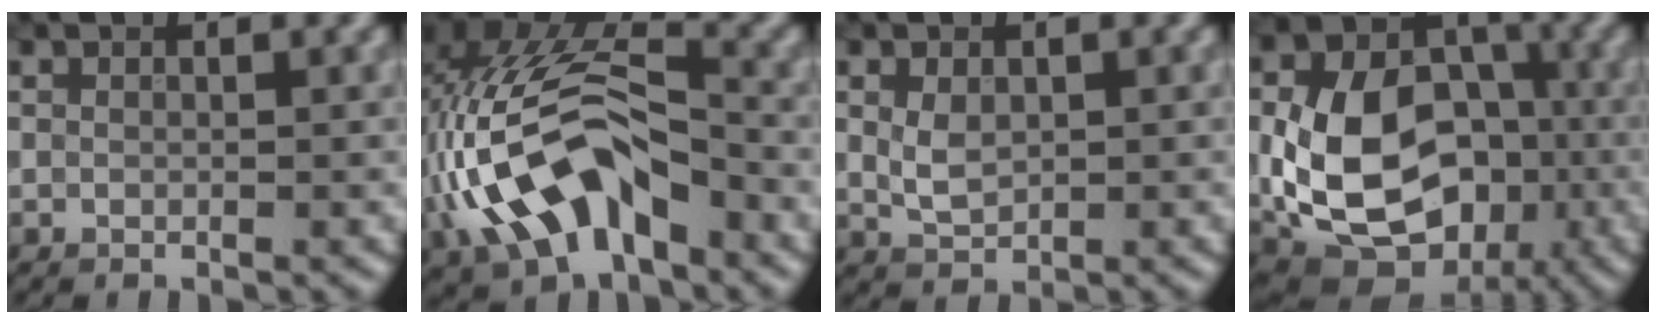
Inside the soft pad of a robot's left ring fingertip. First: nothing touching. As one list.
[{"total": 11.7, "force": [-3.4, 6.2, 9.4], "torque": [-0.191, 0.015, -0.071]}, {"total": 2.3, "force": [0.3, 1.6, 1.6], "torque": [-0.035, -0.001, 0.009]}, {"total": 13.1, "force": [-2.4, 9.6, 8.5], "torque": [-0.172, -0.019, -0.045]}]